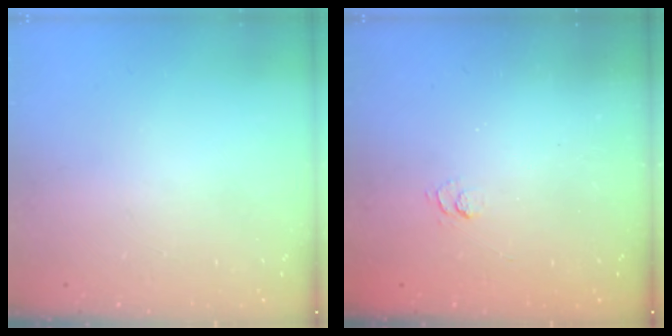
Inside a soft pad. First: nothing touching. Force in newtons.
{"total": 2.7, "press": 2.2, "slide": 1.5}